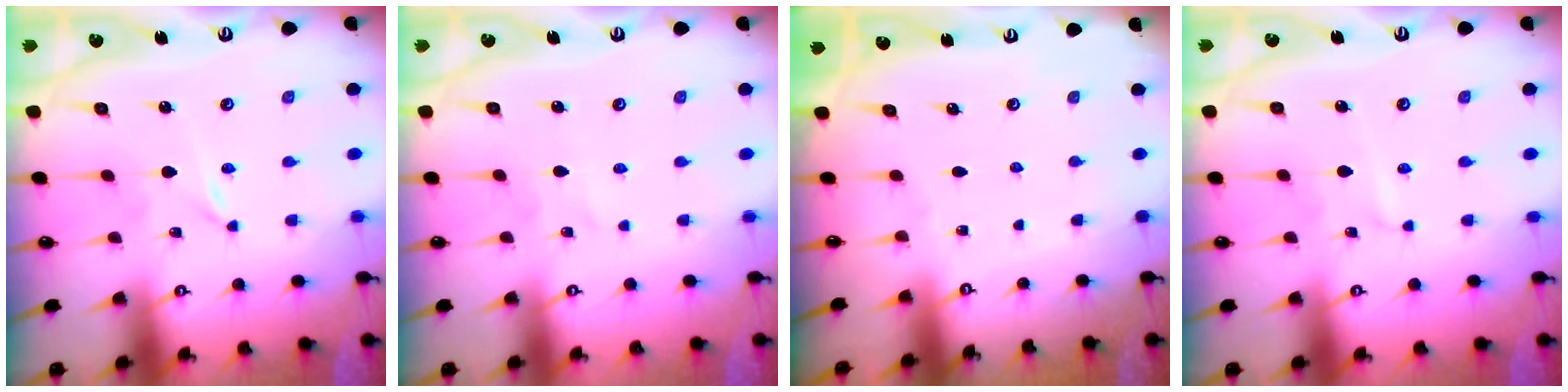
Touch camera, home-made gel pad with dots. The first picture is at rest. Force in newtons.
{"total": 1.5, "press": 1.5, "slide": 0.1}
{"total": 0.0}
{"total": 2.5, "press": 2.5, "slide": 0.3}